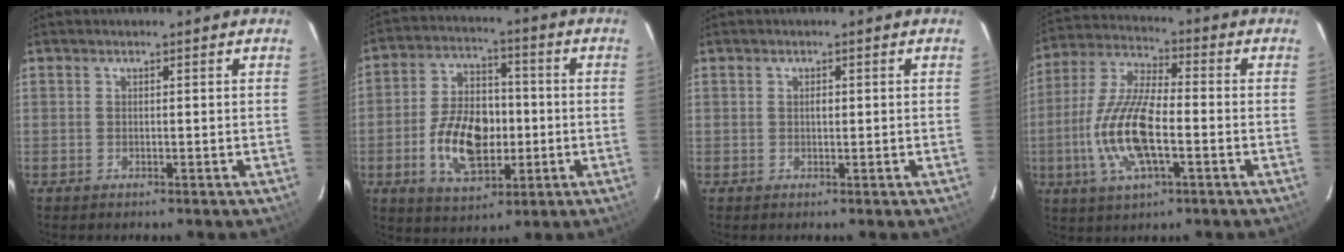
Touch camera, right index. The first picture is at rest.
{"total": 14.0, "force": [-3.1, 8.5, 10.6], "torque": [-0.209, 0.014, -0.045]}
{"total": 0.9, "force": [0.1, 0.6, 0.7], "torque": [-0.010, 0.004, 0.001]}
{"total": 14.7, "force": [-3.5, 5.0, 13.4], "torque": [-0.283, -0.002, -0.072]}